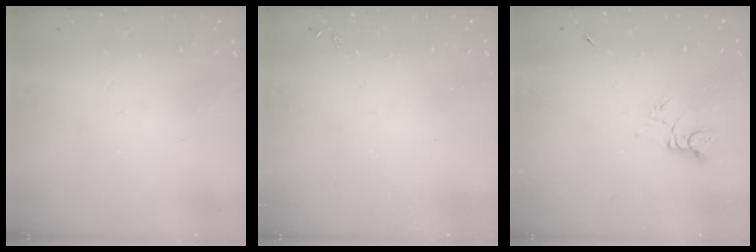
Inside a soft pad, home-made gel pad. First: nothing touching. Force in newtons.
{"total": 0.0}
{"total": 4.0, "press": 4.0, "slide": 0.3}